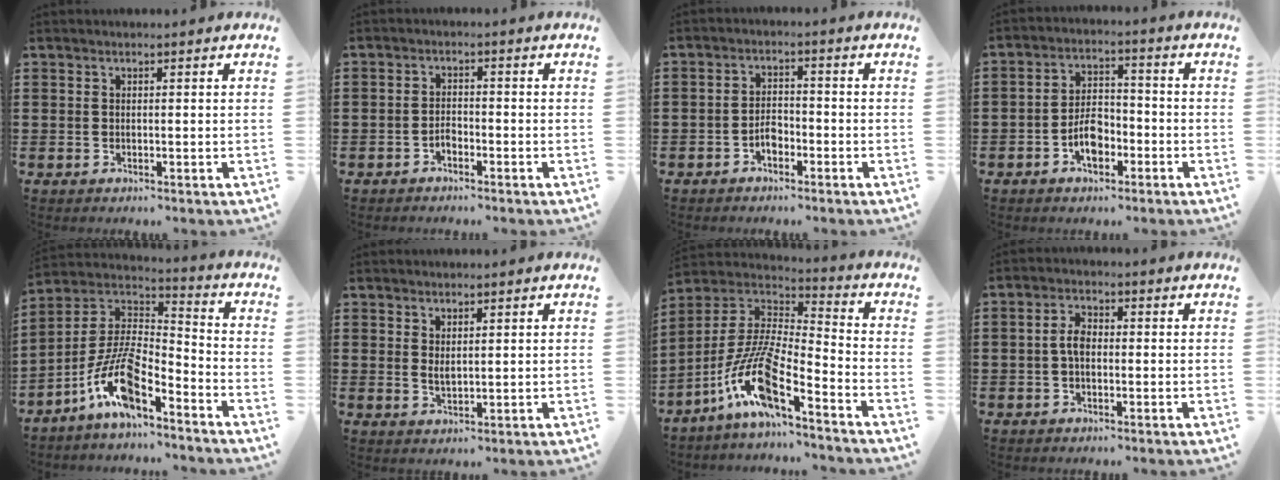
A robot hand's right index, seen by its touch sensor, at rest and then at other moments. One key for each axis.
{"total": 1.8, "fx": -1.3, "fy": 1.0, "fz": 0.8, "tx": -0.020, "ty": 0.001, "tz": -0.026}
{"total": 3.1, "fx": -1.7, "fy": 1.8, "fz": 1.9, "tx": -0.038, "ty": 0.004, "tz": -0.033}
{"total": 5.8, "fx": -2.5, "fy": 3.3, "fz": 4.1, "tx": -0.075, "ty": 0.003, "tz": -0.049}
{"total": 10.7, "fx": -7.0, "fy": 3.1, "fz": 7.5, "tx": -0.176, "ty": -0.007, "tz": -0.142}
{"total": 1.8, "fx": 1.0, "fy": 0.6, "fz": 1.3, "tx": -0.026, "ty": 0.001, "tz": 0.017}
{"total": 11.9, "fx": -7.5, "fy": 2.2, "fz": 9.0, "tx": -0.206, "ty": -0.013, "tz": -0.155}
{"total": 3.4, "fx": -0.5, "fy": 1.9, "fz": 2.8, "tx": -0.063, "ty": 0.002, "tz": -0.013}